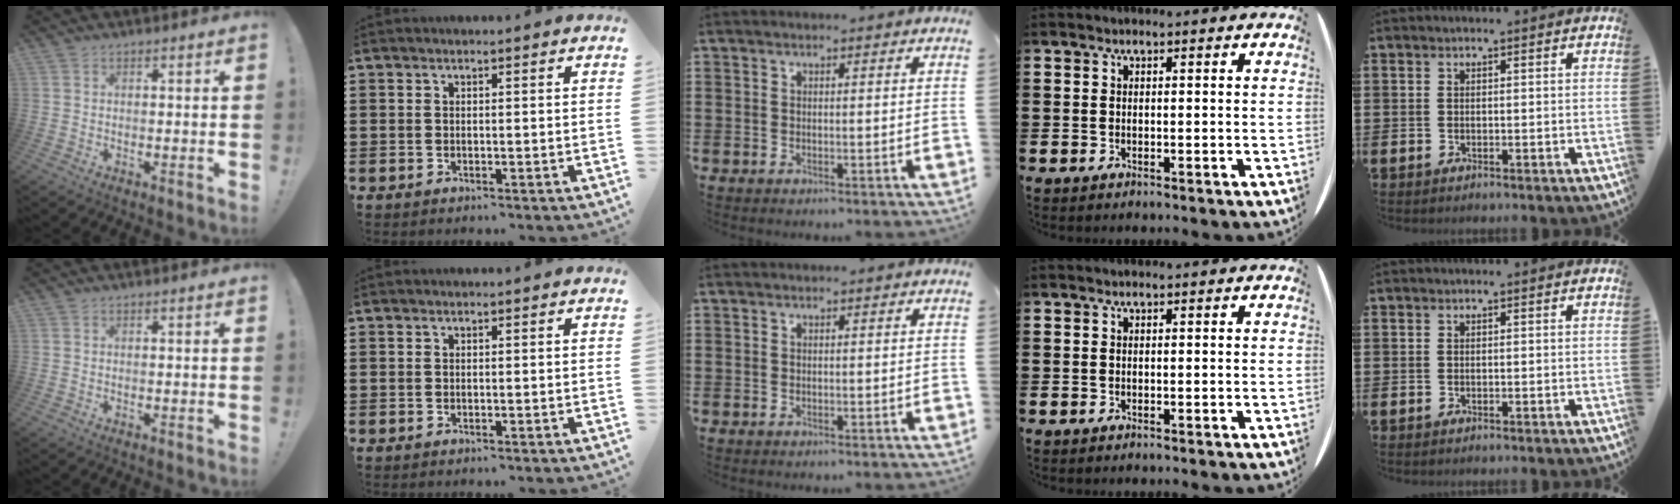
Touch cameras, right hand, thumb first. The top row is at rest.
{}